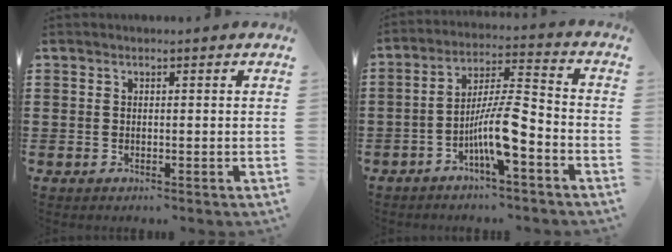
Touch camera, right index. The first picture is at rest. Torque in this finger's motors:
{"motor_torque": [2.14, 0.00, 0.82, 0.21]}